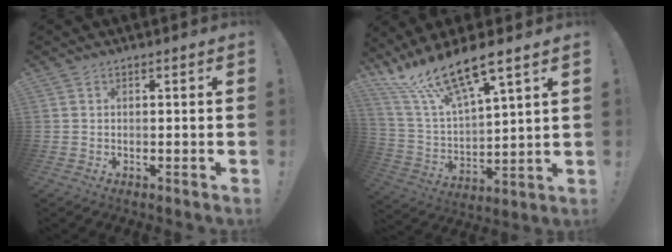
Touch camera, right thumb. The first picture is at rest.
{"total": 16.1, "force": [12.7, 3.7, 9.2], "torque": [-0.174, -0.090, 0.225]}